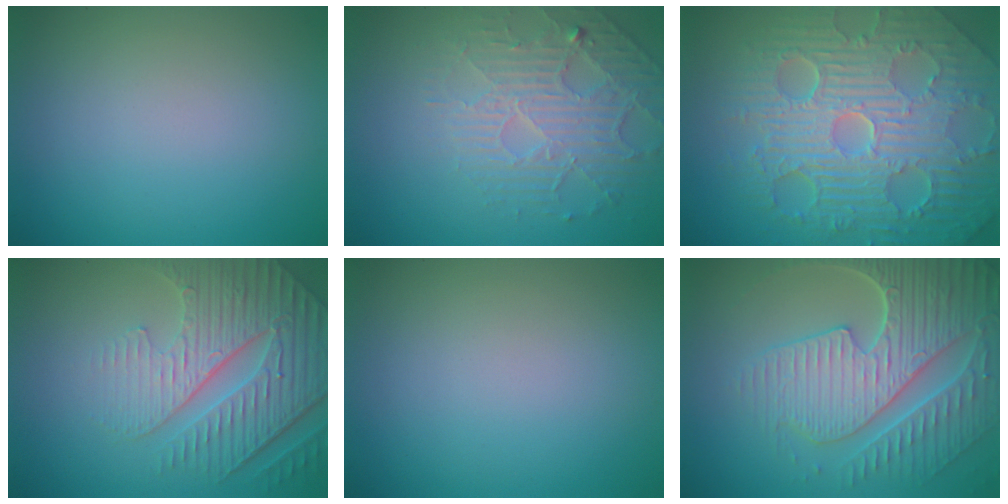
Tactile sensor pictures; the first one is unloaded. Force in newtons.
{"total": 4.6, "press": 3.5, "slide": 3.0}
{"total": 11.2, "press": 7.2, "slide": 8.6}
{"total": 6.6, "press": 5.2, "slide": 4.1}
{"total": 0.0}
{"total": 8.2, "press": 6.1, "slide": 5.4}